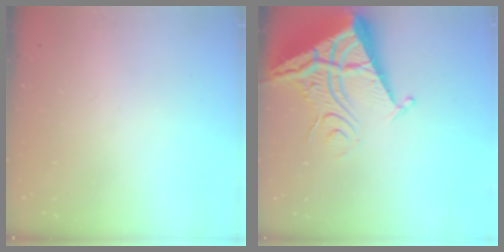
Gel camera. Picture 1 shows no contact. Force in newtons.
{"total": 12.7, "press": 12.6, "slide": 1.2}